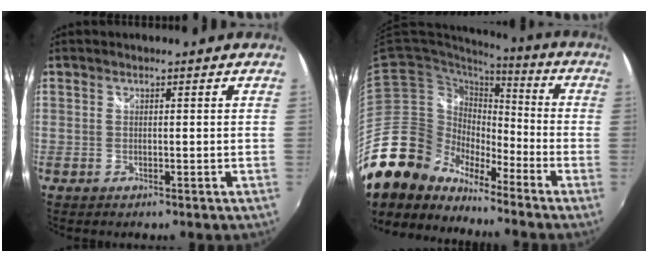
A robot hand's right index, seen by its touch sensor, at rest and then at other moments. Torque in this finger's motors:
{"motor_torque": [-0.12, 0.04, -0.58, -0.21]}